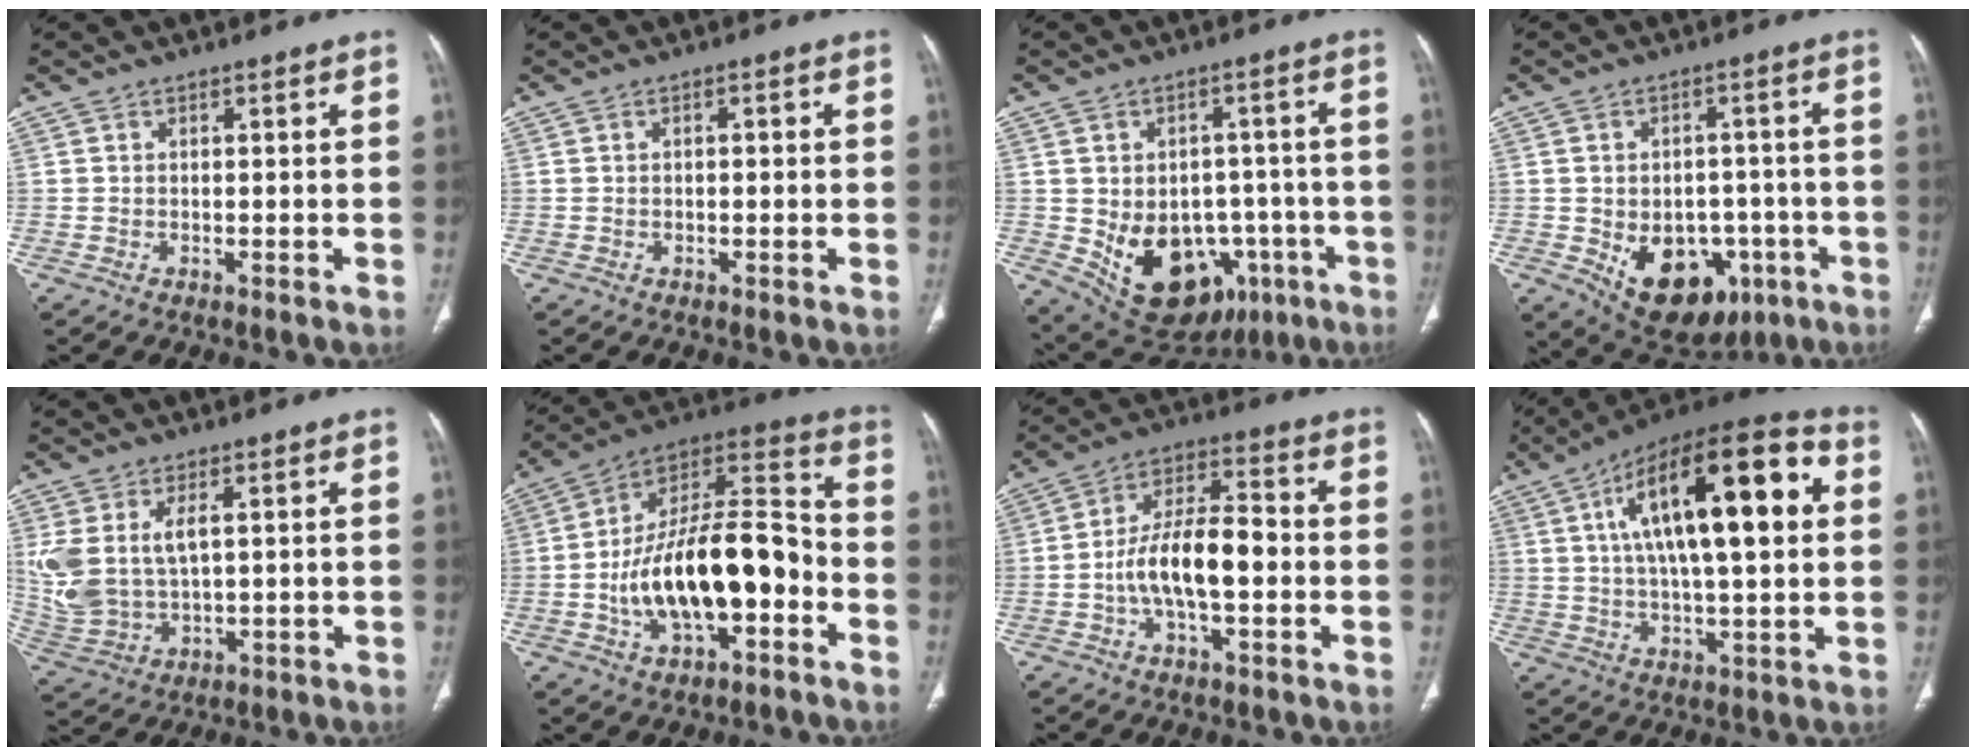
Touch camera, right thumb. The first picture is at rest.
{"total": 1.3, "force": [0.1, 0.6, 1.2], "torque": [-0.019, 0.002, 0.001]}
{"total": 17.7, "force": [-5.9, 12.6, 10.9], "torque": [-0.143, 0.025, -0.059]}
{"total": 14.9, "force": [-5.4, 10.3, 9.3], "torque": [-0.106, 0.020, -0.057]}
{"total": 9.9, "force": [2.3, 5.7, 7.8], "torque": [-0.179, -0.004, 0.062]}
{"total": 21.7, "force": [-5.2, 9.9, 18.5], "torque": [-0.303, 0.052, -0.083]}
{"total": 12.3, "force": [-2.3, 5.2, 10.9], "torque": [-0.195, 0.036, -0.046]}
{"total": 24.6, "force": [5.8, 8.5, 22.4], "torque": [-0.354, 0.021, 0.082]}